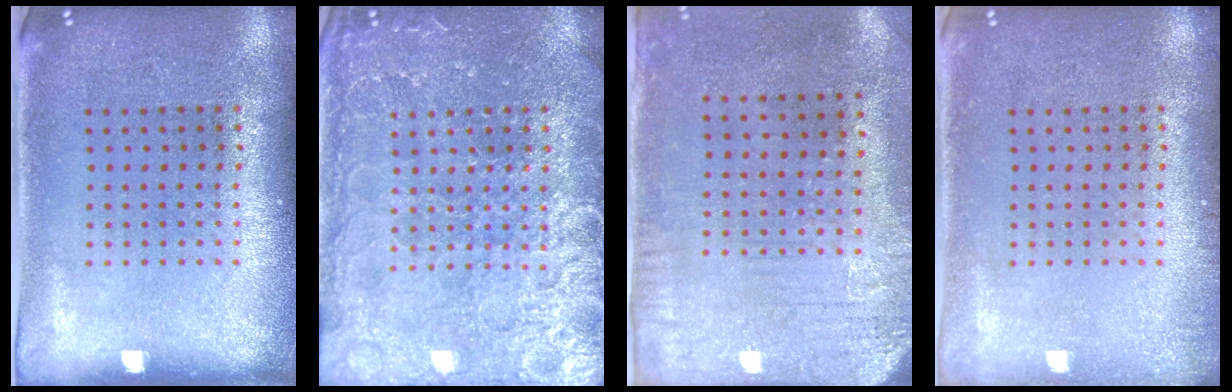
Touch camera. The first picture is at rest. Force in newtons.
{"total": 4.7, "press": 4.6, "slide": 0.5}
{"total": 3.2, "press": 2.5, "slide": 1.9}
{"total": 0.8, "press": 0.8, "slide": 0.0}